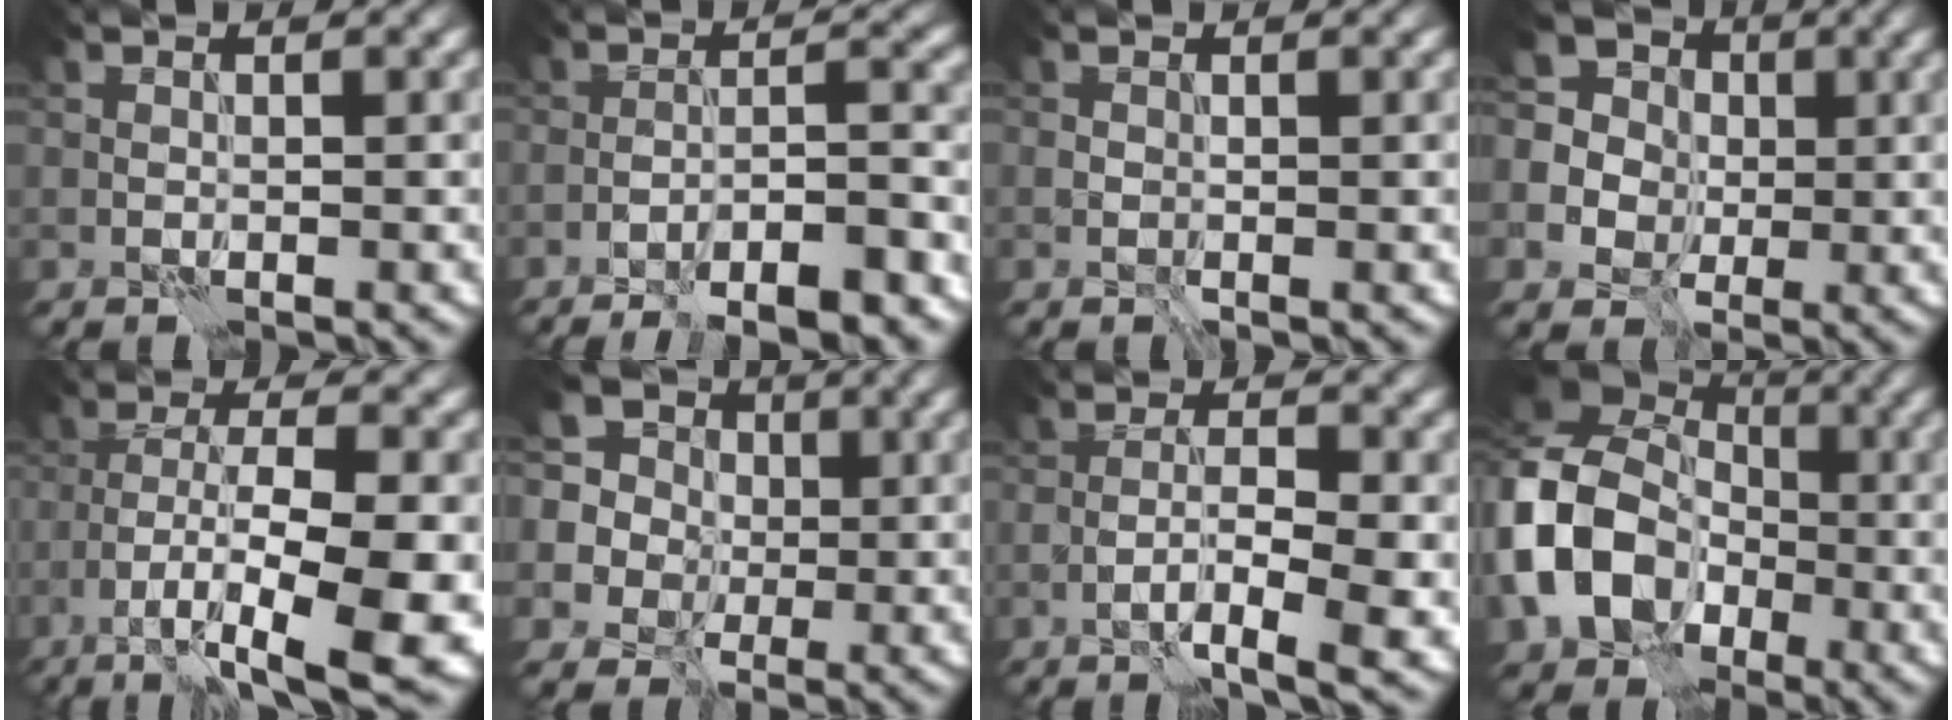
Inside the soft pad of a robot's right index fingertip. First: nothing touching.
{"total": 9.1, "force": [-7.1, 2.1, 5.3], "torque": [-0.064, 0.011, -0.092]}
{"total": 1.0, "force": [-0.1, 0.6, 0.8], "torque": [-0.015, -0.003, -0.002]}
{"total": 7.5, "force": [0.1, 7.0, 2.6], "torque": [-0.071, 0.019, -0.027]}
{"total": 12.6, "force": [-5.9, 3.8, 10.5], "torque": [-0.182, -0.013, -0.088]}
{"total": 10.5, "force": [3.3, 9.0, 4.2], "torque": [-0.106, 0.025, 0.014]}
{"total": 5.9, "force": [-2.5, 1.4, 5.1], "torque": [-0.084, 0.001, -0.043]}
{"total": 12.3, "force": [-2.6, 9.9, 7.0], "torque": [-0.169, -0.018, -0.059]}